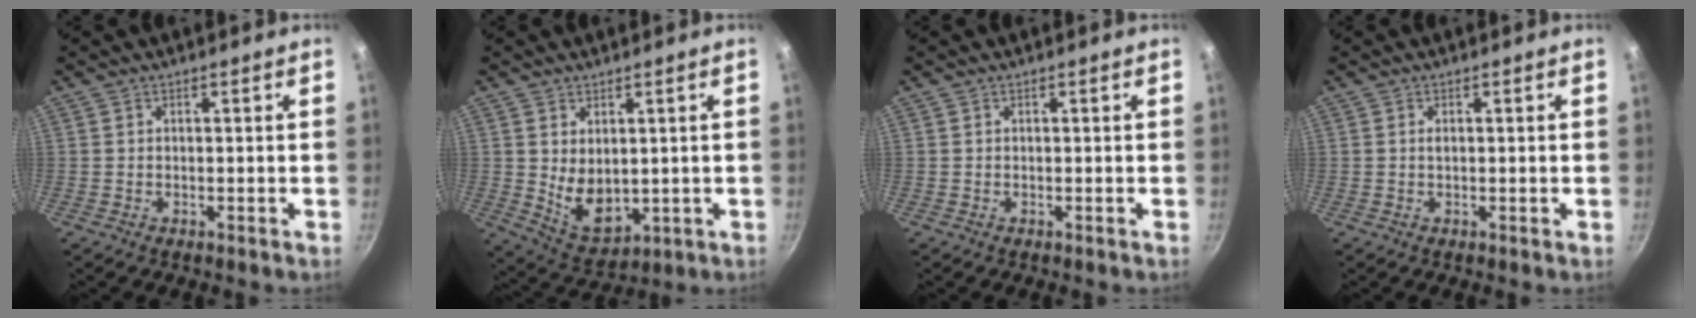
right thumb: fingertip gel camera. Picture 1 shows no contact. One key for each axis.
{"total": 8.1, "fx": 1.0, "fy": 5.3, "fz": 6.1, "tx": -0.086, "ty": -0.025, "tz": 0.043}
{"total": 0.0}
{"total": 0.8, "fx": 0.1, "fy": 0.2, "fz": 0.7, "tx": -0.014, "ty": 0.000, "tz": 0.000}